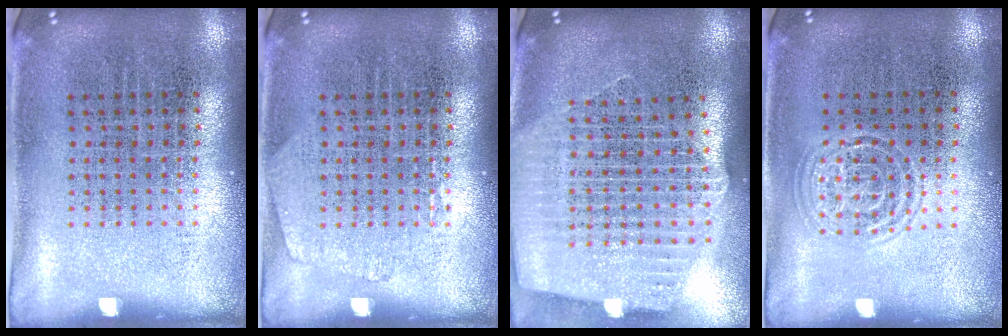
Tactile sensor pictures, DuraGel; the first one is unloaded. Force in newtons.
{"total": 1.0, "press": 1.0, "slide": 0.1}
{"total": 2.7, "press": 2.3, "slide": 1.4}
{"total": 1.3, "press": 1.3, "slide": 0.2}